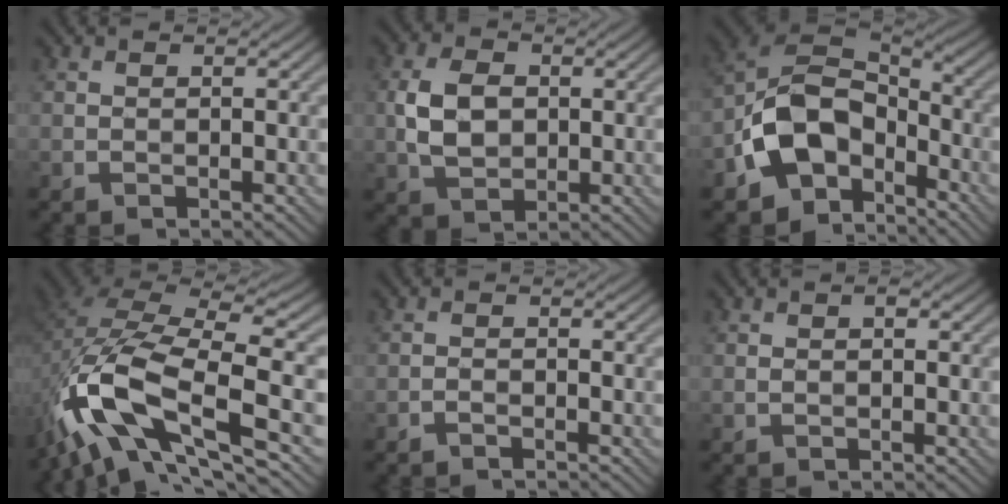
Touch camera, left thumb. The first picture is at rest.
{"total": 5.7, "force": [0.3, 3.8, 4.2], "torque": [-0.095, 0.004, 0.006]}
{"total": 11.5, "force": [-5.3, 7.5, 6.9], "torque": [-0.137, 0.003, -0.114]}
{"total": 14.5, "force": [-6.1, 6.0, 11.7], "torque": [-0.249, 0.000, -0.121]}
{"total": 1.0, "force": [-0.9, -0.3, 0.1], "torque": [-0.003, 0.005, -0.018]}
{"total": 1.0, "force": [0.0, 0.5, 0.9], "torque": [-0.013, 0.002, 0.001]}